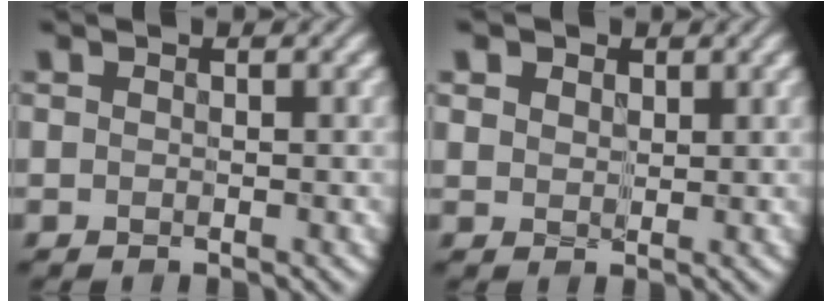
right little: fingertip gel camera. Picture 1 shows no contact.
{"total": 2.1, "force": [1.2, 1.6, 0.8], "torque": [-0.028, -0.003, 0.023]}